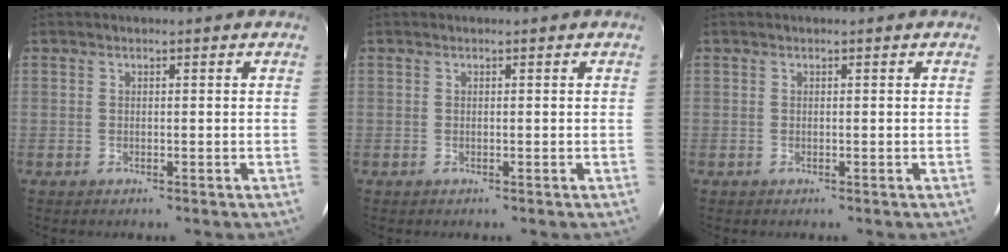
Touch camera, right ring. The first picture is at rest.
{"total": 0.0}
{"total": 0.0}